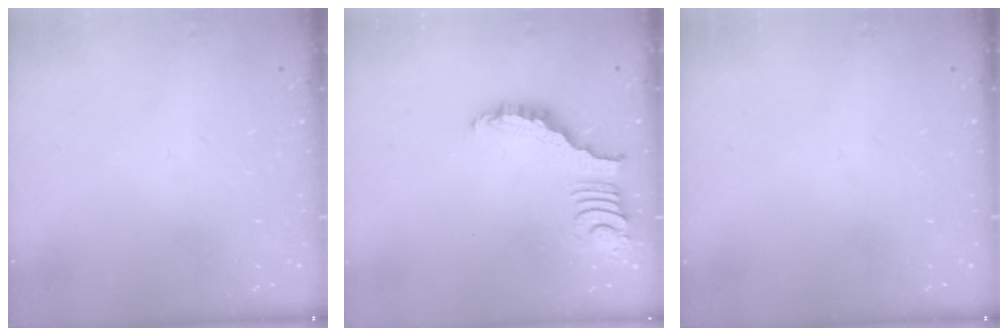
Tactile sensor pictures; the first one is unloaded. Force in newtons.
{"total": 3.1, "press": 3.1, "slide": 0.6}
{"total": 0.0}